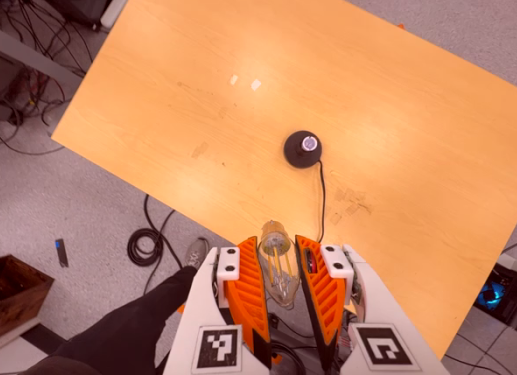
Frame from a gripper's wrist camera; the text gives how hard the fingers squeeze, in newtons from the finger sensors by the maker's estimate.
{"total": 15.6, "left": 17.0, "right": 14.1}